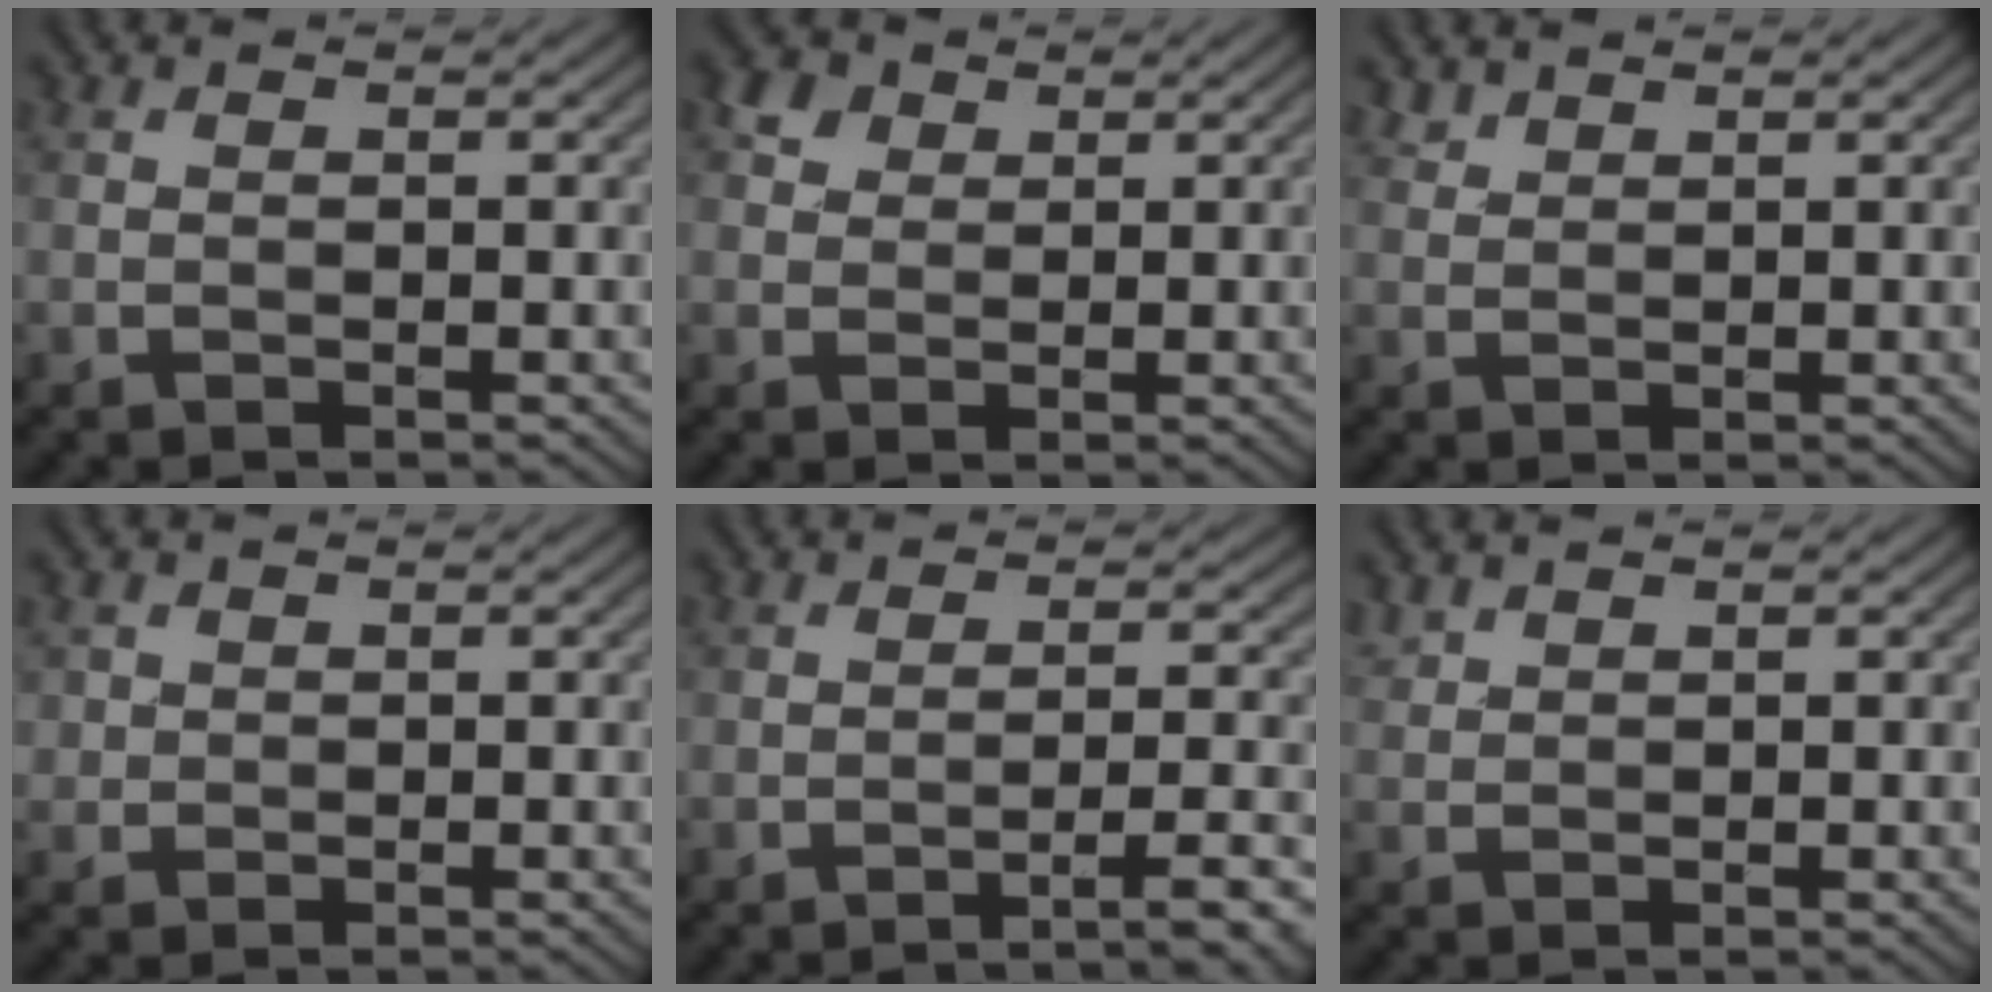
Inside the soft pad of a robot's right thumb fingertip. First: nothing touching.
{"total": 3.0, "force": [1.5, 2.3, 1.2], "torque": [-0.030, 0.005, 0.027]}
{"total": 1.5, "force": [1.4, 0.4, 0.3], "torque": [-0.011, 0.001, 0.035]}
{"total": 1.5, "force": [0.3, 1.4, 0.1], "torque": [0.000, -0.006, 0.005]}
{"total": 4.9, "force": [-3.1, 0.6, 3.8], "torque": [-0.048, 0.018, -0.058]}
{"total": 1.5, "force": [1.3, 0.5, 0.4], "torque": [-0.014, 0.005, 0.035]}